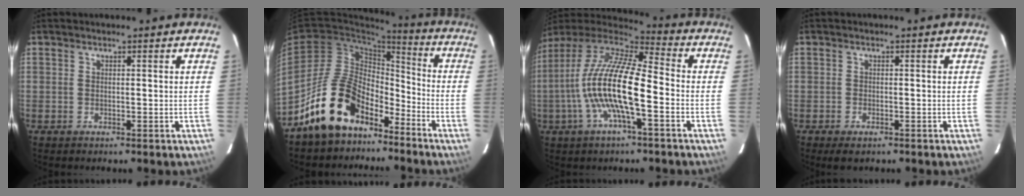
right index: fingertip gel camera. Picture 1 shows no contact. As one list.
[{"total": 15.4, "force": [-10.6, 8.1, 7.6], "torque": [-0.151, 0.033, -0.176]}, {"total": 16.7, "force": [-3.8, 3.6, 15.9], "torque": [-0.291, -0.007, -0.076]}, {"total": 2.8, "force": [-2.0, 1.2, 1.6], "torque": [-0.036, -0.010, -0.034]}]